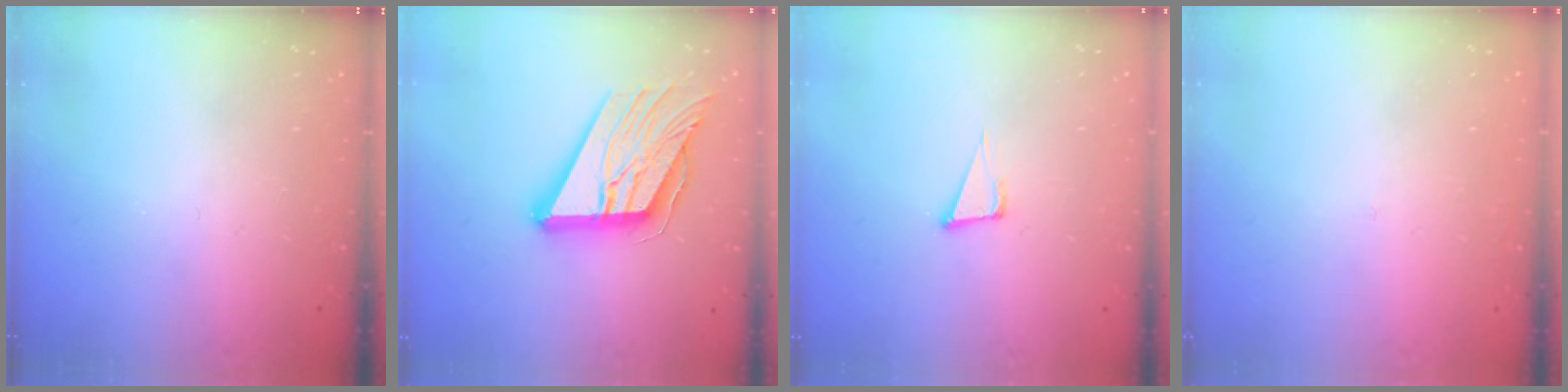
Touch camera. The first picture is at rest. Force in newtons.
{"total": 18.9, "press": 18.8, "slide": 2.2}
{"total": 4.8, "press": 3.8, "slide": 2.9}
{"total": 1.4, "press": 1.4, "slide": 0.1}